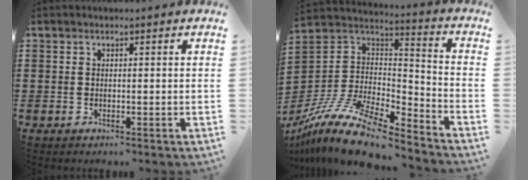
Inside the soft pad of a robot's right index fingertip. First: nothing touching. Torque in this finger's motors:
{"motor_torque": [1.11, -1.02, 1.02, 0.21]}